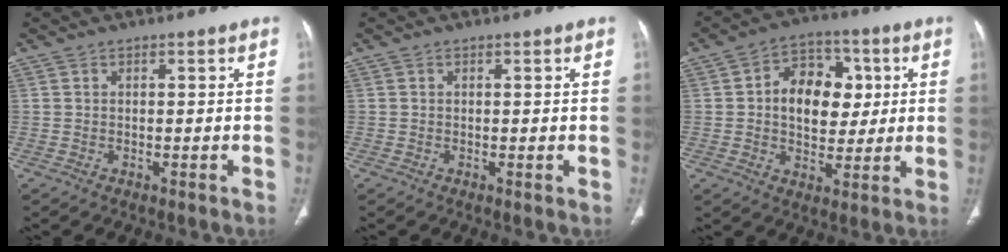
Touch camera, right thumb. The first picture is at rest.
{"total": 0.0}
{"total": 13.1, "force": [1.9, 9.4, 8.9], "torque": [-0.090, 0.009, 0.027]}